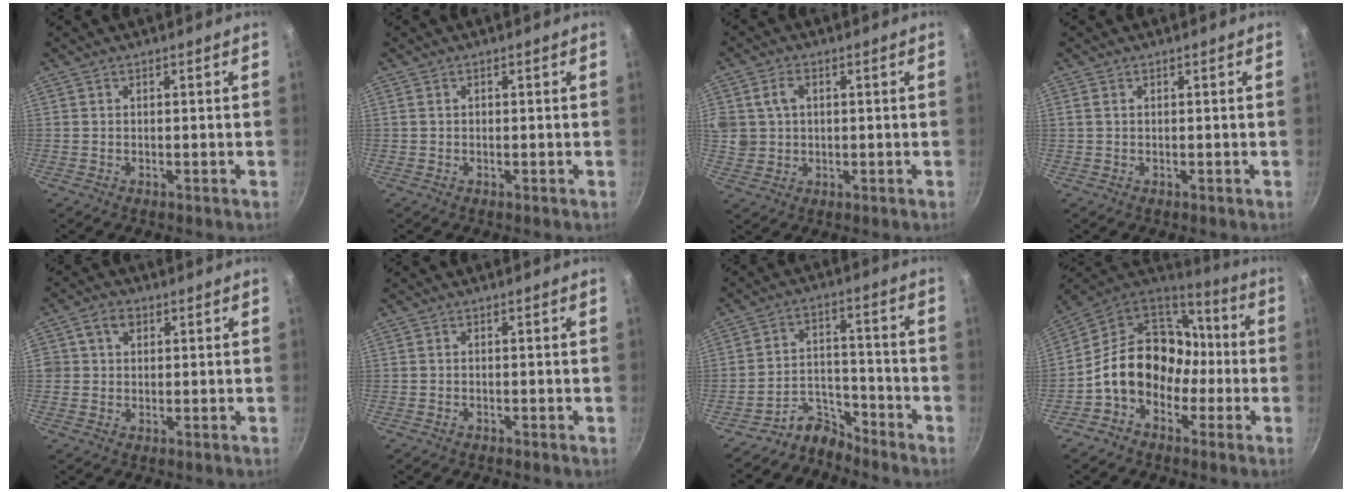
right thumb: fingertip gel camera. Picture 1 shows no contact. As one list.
[{"total": 0.5, "force": [0.0, 0.5, 0.3], "torque": [-0.002, 0.003, 0.001]}, {"total": 7.0, "force": [1.8, 5.5, 3.8], "torque": [-0.059, 0.000, 0.037]}, {"total": 0.8, "force": [0.2, 0.6, 0.6], "torque": [-0.011, 0.002, 0.003]}, {"total": 4.0, "force": [1.2, 3.2, 2.2], "torque": [-0.021, 0.002, 0.015]}, {"total": 0.0}, {"total": 6.4, "force": [-5.9, 2.4, 0.3], "torque": [0.012, 0.066, -0.122]}, {"total": 18.4, "force": [-2.8, 14.5, 10.9], "torque": [-0.138, 0.065, -0.057]}]